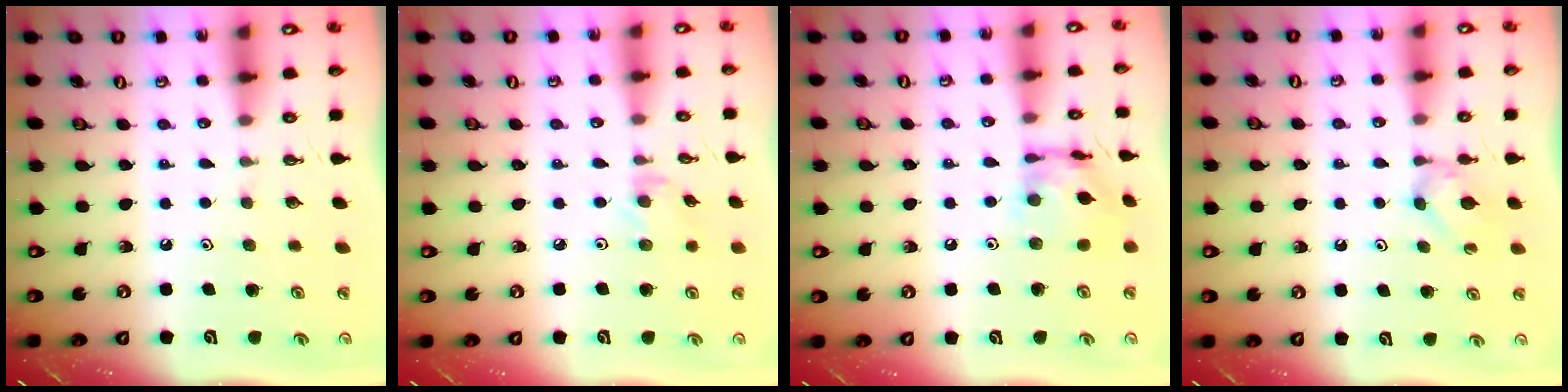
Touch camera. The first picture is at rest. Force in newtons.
{"total": 3.6, "press": 3.5, "slide": 0.5}
{"total": 11.4, "press": 11.4, "slide": 1.0}
{"total": 3.0, "press": 2.9, "slide": 0.5}